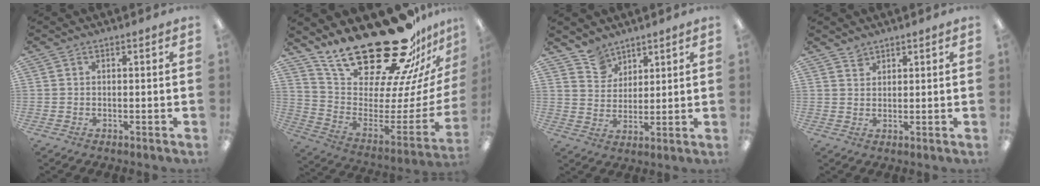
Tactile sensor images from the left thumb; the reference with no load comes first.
{"total": 30.0, "force": [23.5, 10.4, 15.5], "torque": [-0.229, -0.182, 0.430]}
{"total": 7.3, "force": [5.7, 4.4, 0.6], "torque": [-0.025, -0.030, 0.113]}
{"total": 2.2, "force": [1.9, 1.1, 0.0], "torque": [0.006, -0.007, 0.037]}